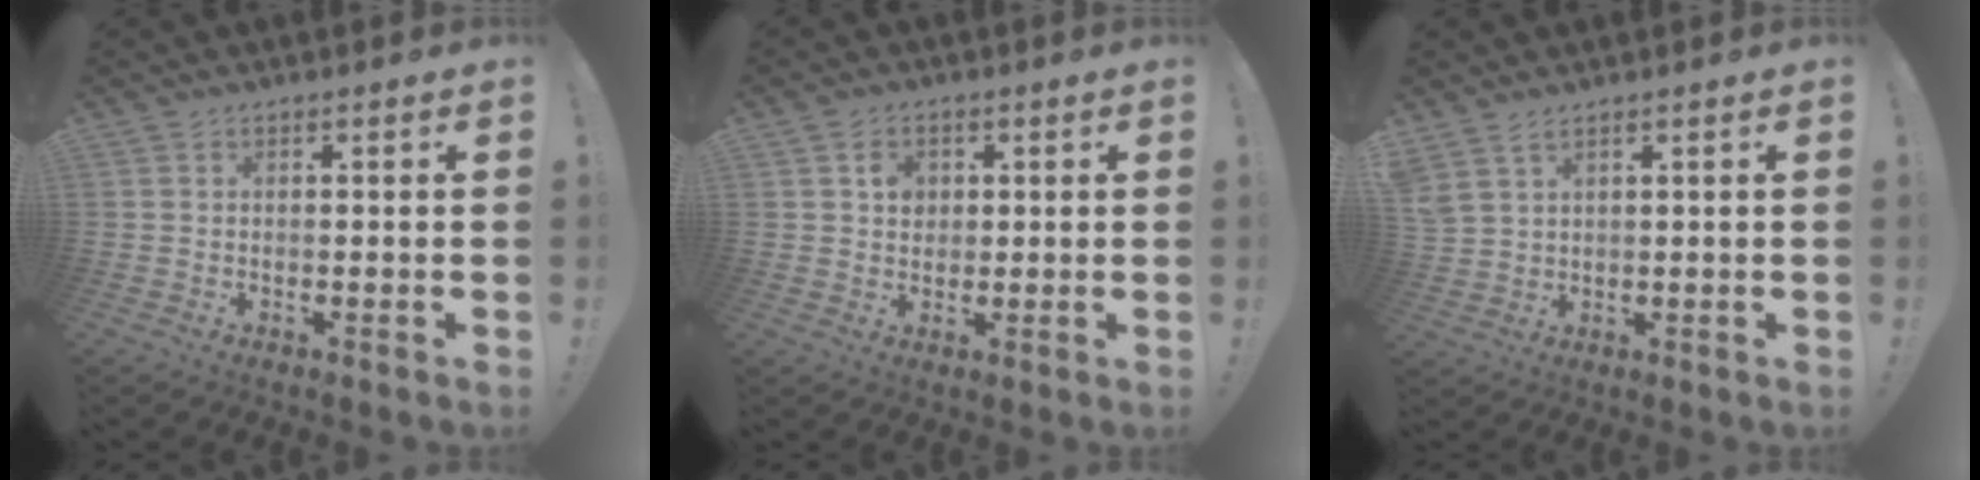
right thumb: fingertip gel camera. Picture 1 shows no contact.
{"total": 4.2, "force": [1.2, 3.6, 1.9], "torque": [-0.023, -0.002, 0.018]}
{"total": 3.8, "force": [2.8, 1.2, 2.3], "torque": [-0.054, -0.010, 0.056]}